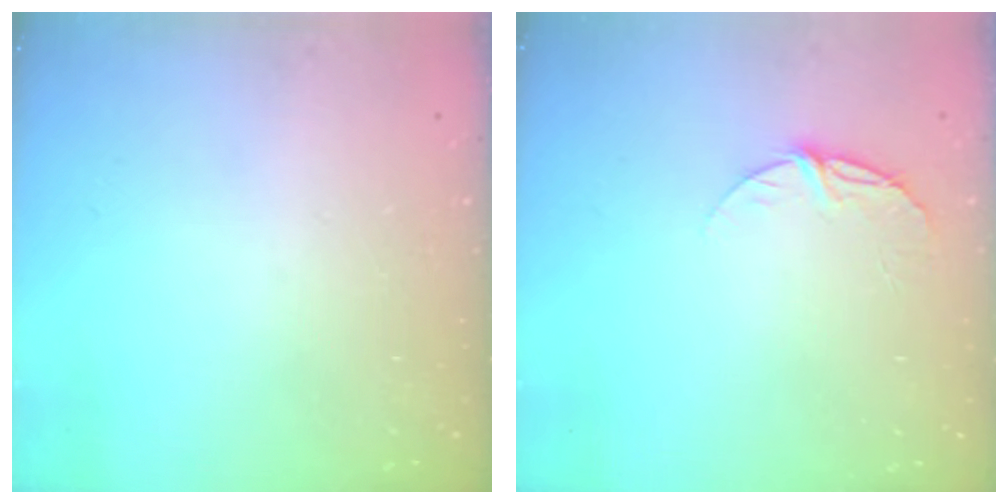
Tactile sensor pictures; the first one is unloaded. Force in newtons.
{"total": 6.6, "press": 6.5, "slide": 0.7}